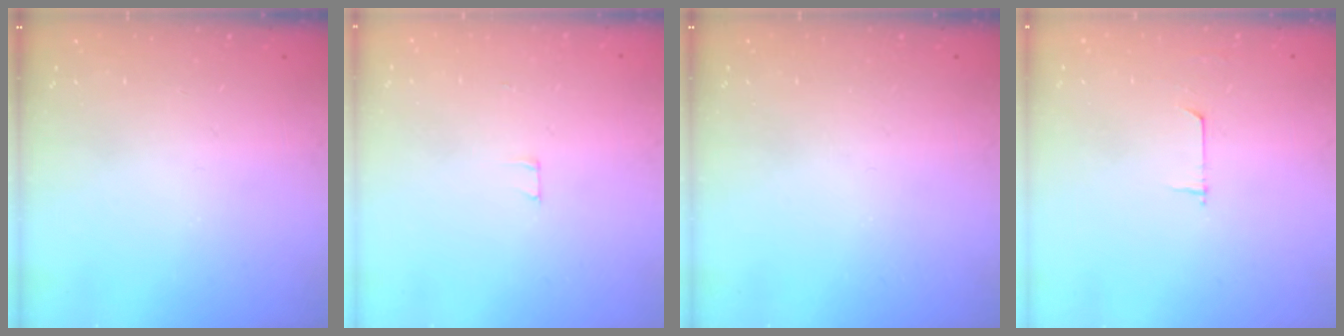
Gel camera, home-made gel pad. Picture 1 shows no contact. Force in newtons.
{"total": 2.5, "press": 2.5, "slide": 0.2}
{"total": 0.0}
{"total": 4.6, "press": 4.6, "slide": 0.4}